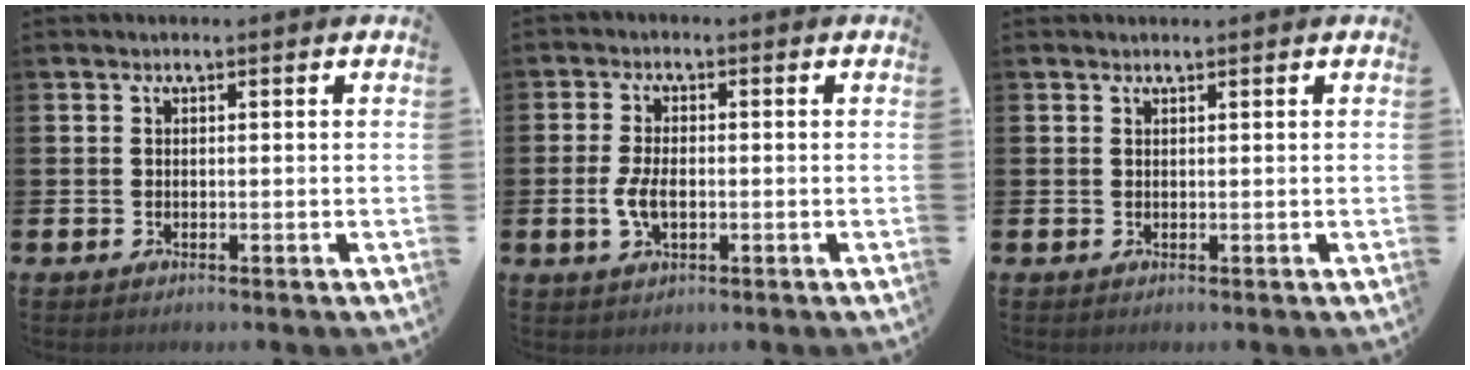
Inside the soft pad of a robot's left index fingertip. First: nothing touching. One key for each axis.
{"total": 3.9, "fx": -0.6, "fy": 2.0, "fz": 3.3, "tx": -0.064, "ty": 0.003, "tz": -0.013}
{"total": 0.6, "fx": 0.6, "fy": 0.0, "fz": 0.0, "tx": 0.006, "ty": -0.003, "tz": 0.010}